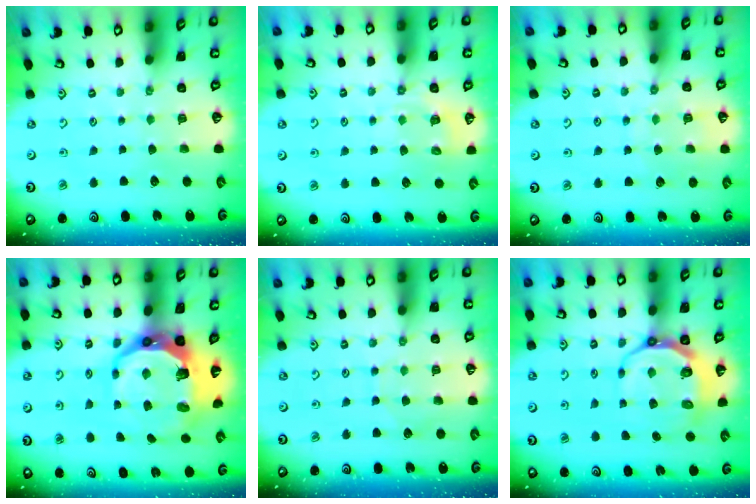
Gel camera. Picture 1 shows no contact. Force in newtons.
{"total": 5.9, "press": 5.8, "slide": 1.0}
{"total": 6.7, "press": 6.6, "slide": 0.6}
{"total": 15.4, "press": 14.5, "slide": 5.4}
{"total": 5.1, "press": 5.0, "slide": 0.5}
{"total": 8.7, "press": 8.0, "slide": 3.4}